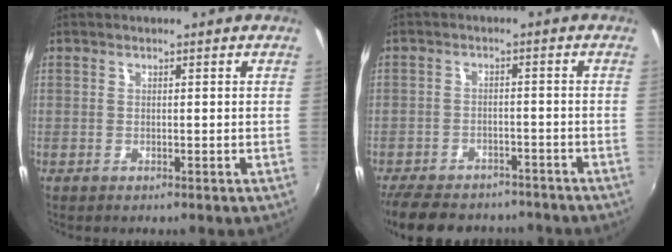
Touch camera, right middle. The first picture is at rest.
{"total": 13.2, "force": [-10.4, 6.5, 4.8], "torque": [-0.126, 0.016, -0.150]}